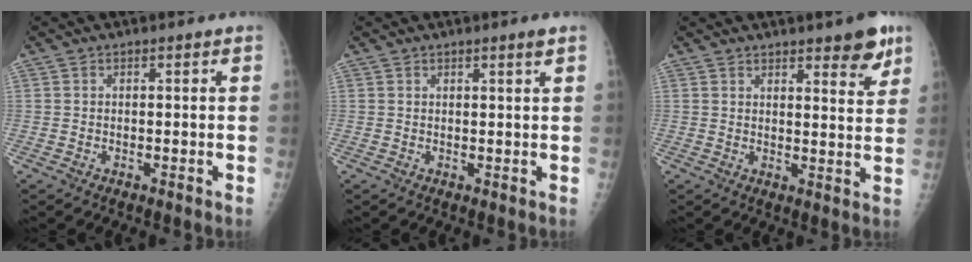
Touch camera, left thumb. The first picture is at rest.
{"total": 1.5, "force": [1.0, -0.2, 1.1], "torque": [-0.017, -0.007, 0.016]}
{"total": 7.7, "force": [5.0, 2.1, 5.5], "torque": [-0.054, -0.029, 0.065]}